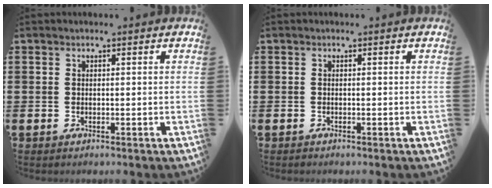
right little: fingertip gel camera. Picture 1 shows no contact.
{"total": 0.0}